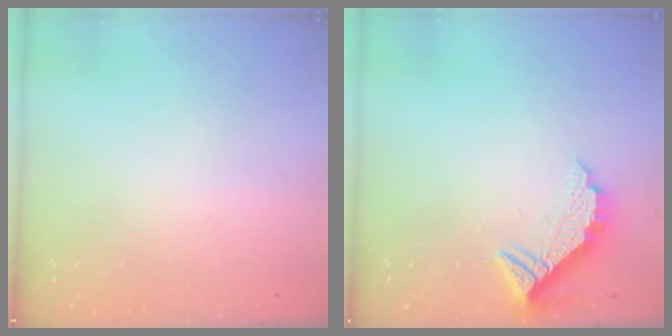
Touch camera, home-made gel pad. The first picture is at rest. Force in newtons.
{"total": 9.0, "press": 9.0, "slide": 0.7}